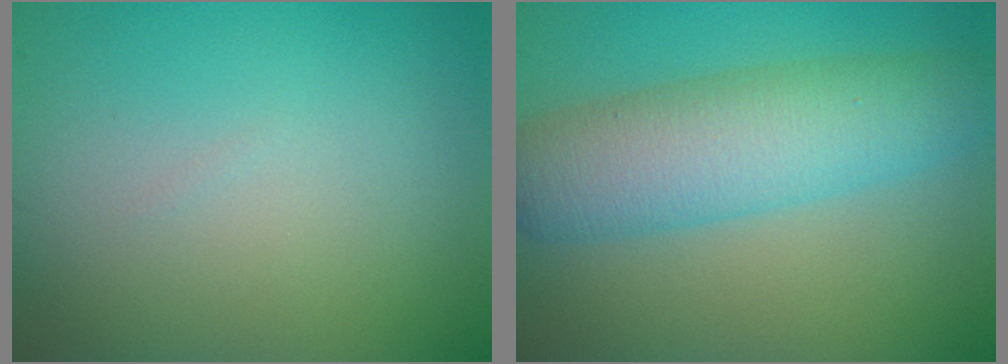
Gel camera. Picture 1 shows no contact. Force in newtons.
{"total": 7.0, "press": 7.0, "slide": 0.0}